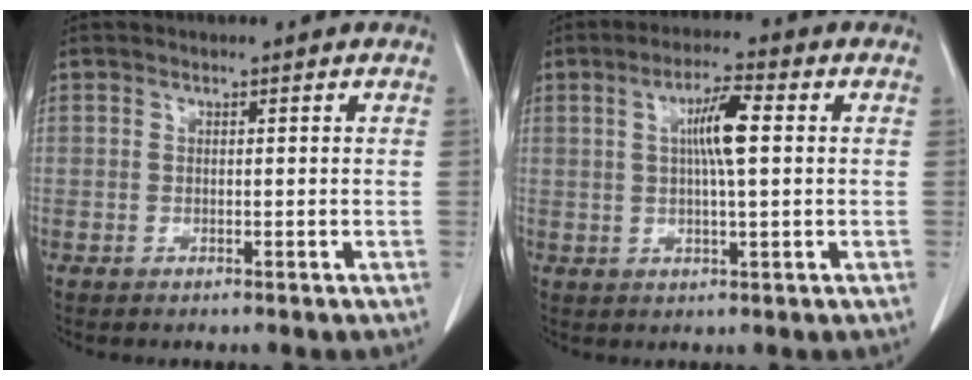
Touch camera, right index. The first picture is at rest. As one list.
[{"total": 6.3, "force": [1.2, 0.6, 6.1], "torque": [-0.111, 0.006, 0.017]}]